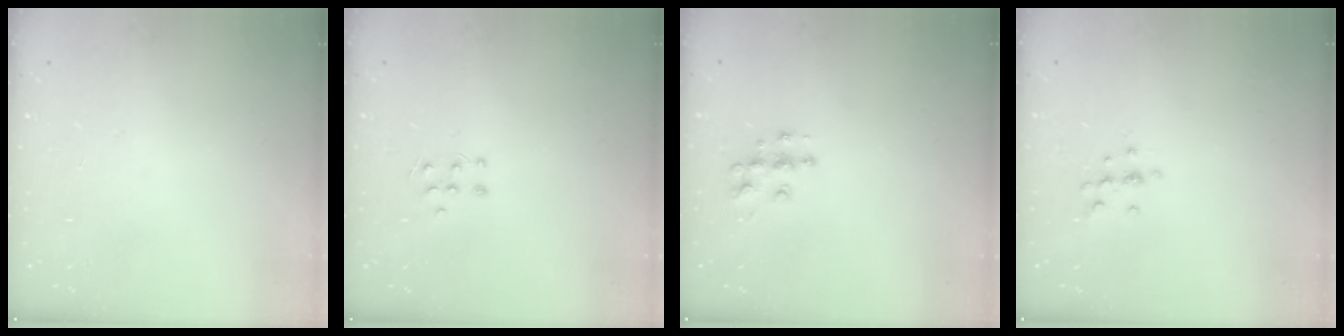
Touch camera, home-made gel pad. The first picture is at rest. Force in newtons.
{"total": 4.8, "press": 4.7, "slide": 0.8}
{"total": 8.5, "press": 8.5, "slide": 0.5}
{"total": 6.5, "press": 6.2, "slide": 2.1}